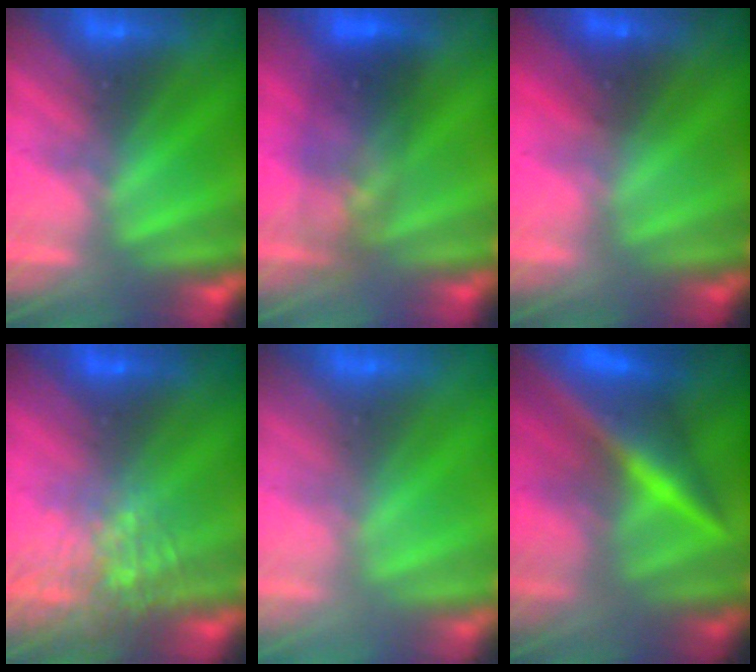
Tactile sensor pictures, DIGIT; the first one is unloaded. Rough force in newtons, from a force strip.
{"total": 8.0}
{"total": 1.5}
{"total": 7.1}
{"total": 6.7}
{"total": 13.7}